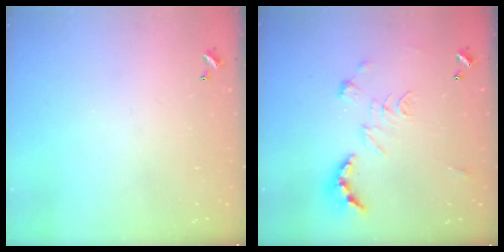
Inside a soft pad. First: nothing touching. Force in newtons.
{"total": 2.5, "press": 2.0, "slide": 1.5}